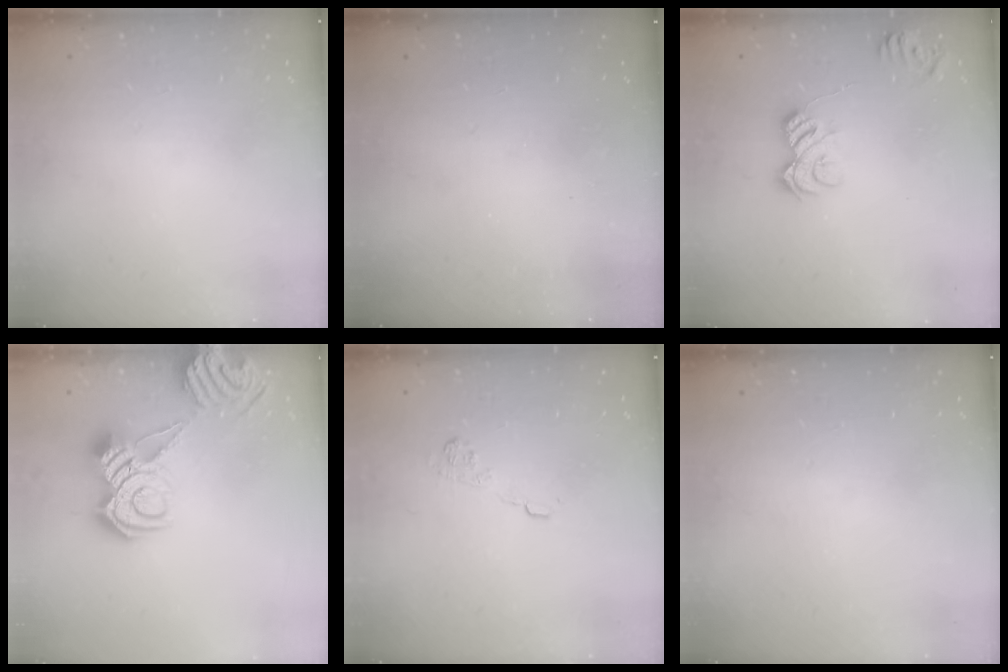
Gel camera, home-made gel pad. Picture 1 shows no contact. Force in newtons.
{"total": 2.4, "press": 2.3, "slide": 0.8}
{"total": 8.6, "press": 8.6, "slide": 0.0}
{"total": 10.5, "press": 10.4, "slide": 0.9}
{"total": 9.2, "press": 9.2, "slide": 0.8}
{"total": 0.0}